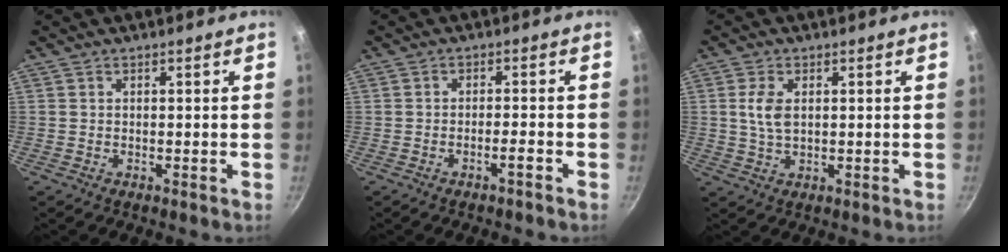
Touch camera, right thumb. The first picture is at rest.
{"total": 2.0, "force": [-1.5, -0.1, 1.4], "torque": [-0.027, 0.012, -0.023]}
{"total": 4.9, "force": [1.0, 2.7, 3.9], "torque": [-0.079, 0.000, 0.021]}